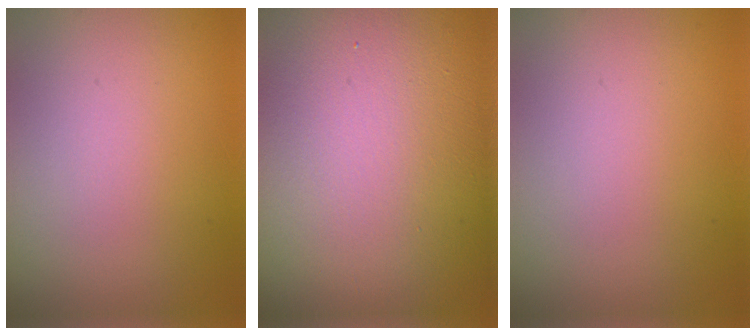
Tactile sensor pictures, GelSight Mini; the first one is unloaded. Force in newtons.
{"total": 24.8, "press": 24.8, "slide": 1.0}
{"total": 0.0}